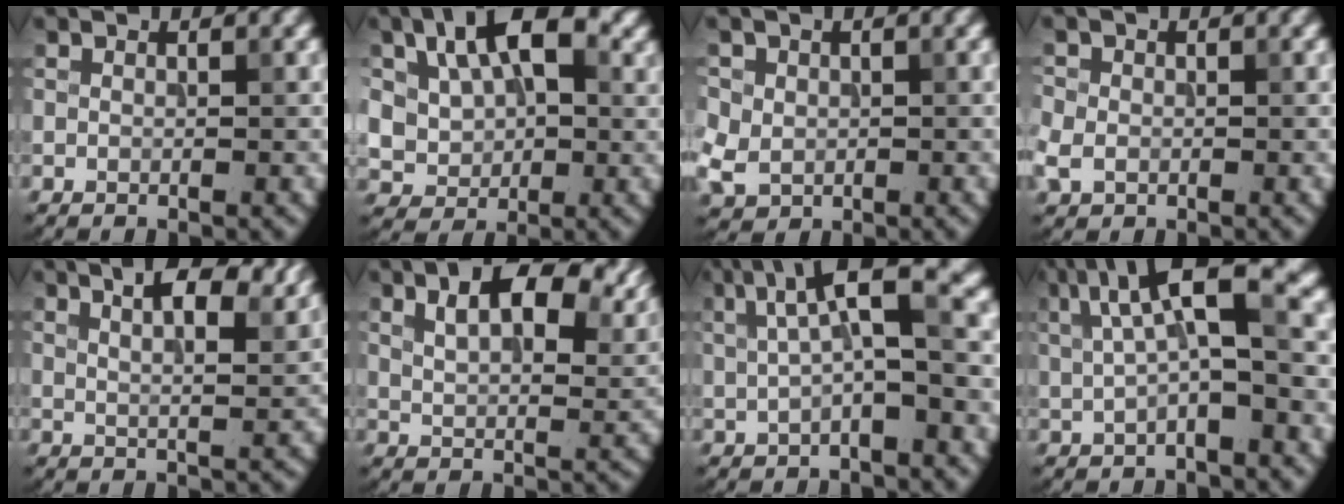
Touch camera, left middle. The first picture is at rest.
{"total": 8.8, "force": [2.1, 5.8, 6.3], "torque": [-0.111, 0.009, 0.028]}
{"total": 3.6, "force": [-0.4, 3.2, 1.6], "torque": [-0.041, -0.003, 0.002]}
{"total": 2.4, "force": [-0.7, 2.0, 1.1], "torque": [-0.032, -0.004, -0.017]}
{"total": 6.2, "force": [3.8, 2.2, 4.4], "torque": [-0.045, 0.022, 0.035]}
{"total": 10.4, "force": [5.7, 4.7, 7.3], "torque": [-0.116, 0.015, 0.091]}
{"total": 6.5, "force": [1.3, 1.7, 6.1], "torque": [-0.102, 0.015, 0.017]}
{"total": 7.3, "force": [1.6, 2.1, 6.8], "torque": [-0.117, 0.016, 0.022]}